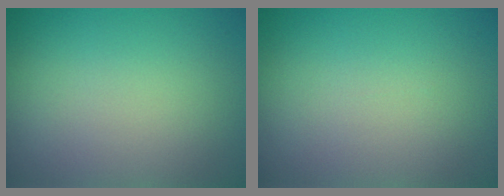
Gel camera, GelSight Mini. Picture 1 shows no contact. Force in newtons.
{"total": 0.0}